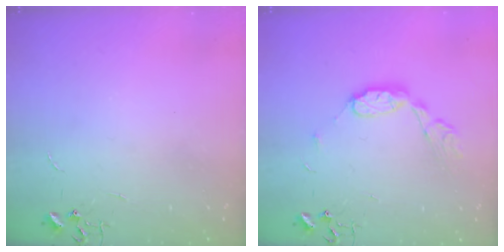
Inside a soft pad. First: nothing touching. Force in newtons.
{"total": 8.7, "press": 8.7, "slide": 0.1}